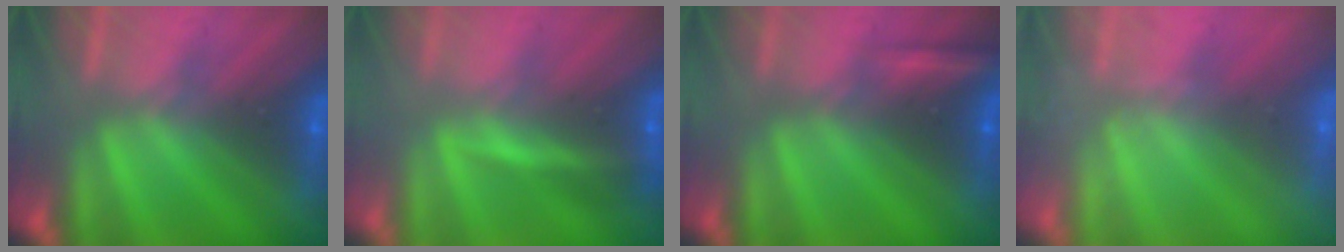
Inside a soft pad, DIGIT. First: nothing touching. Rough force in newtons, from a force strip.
{"total": 3.1}
{"total": 2.2}
{"total": 2.4}